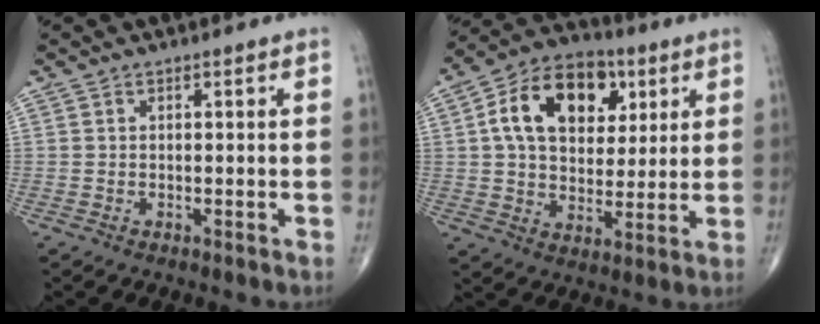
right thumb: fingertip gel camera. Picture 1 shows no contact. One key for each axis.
{"total": 17.4, "fx": 5.3, "fy": 11.6, "fz": 11.9, "tx": -0.171, "ty": 0.001, "tz": 0.085}